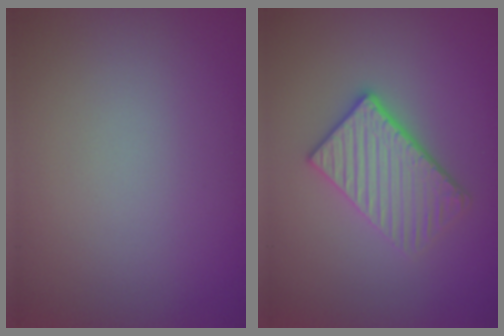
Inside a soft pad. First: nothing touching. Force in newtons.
{"total": 3.7, "press": 3.2, "slide": 1.9}